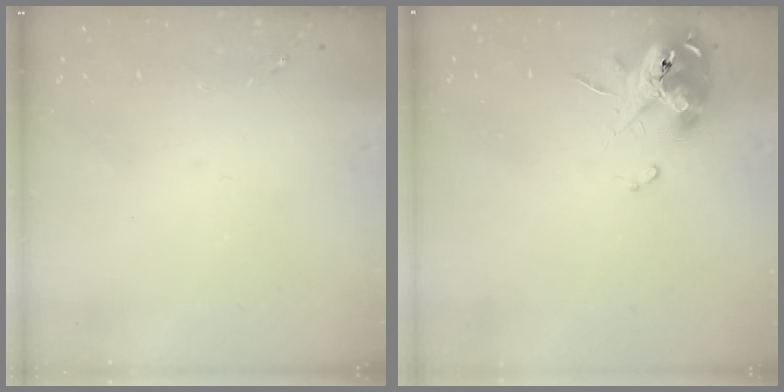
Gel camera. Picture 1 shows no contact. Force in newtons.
{"total": 12.4, "press": 12.2, "slide": 1.6}